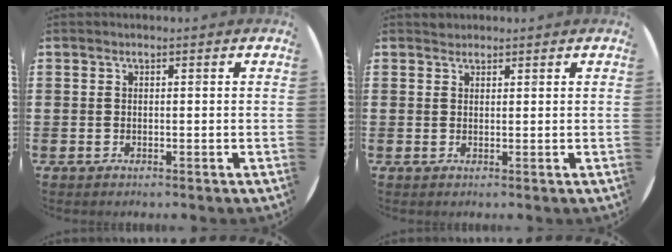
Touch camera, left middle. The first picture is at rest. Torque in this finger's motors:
{"motor_torque": [0.13, -0.06, -0.01, 0.00]}